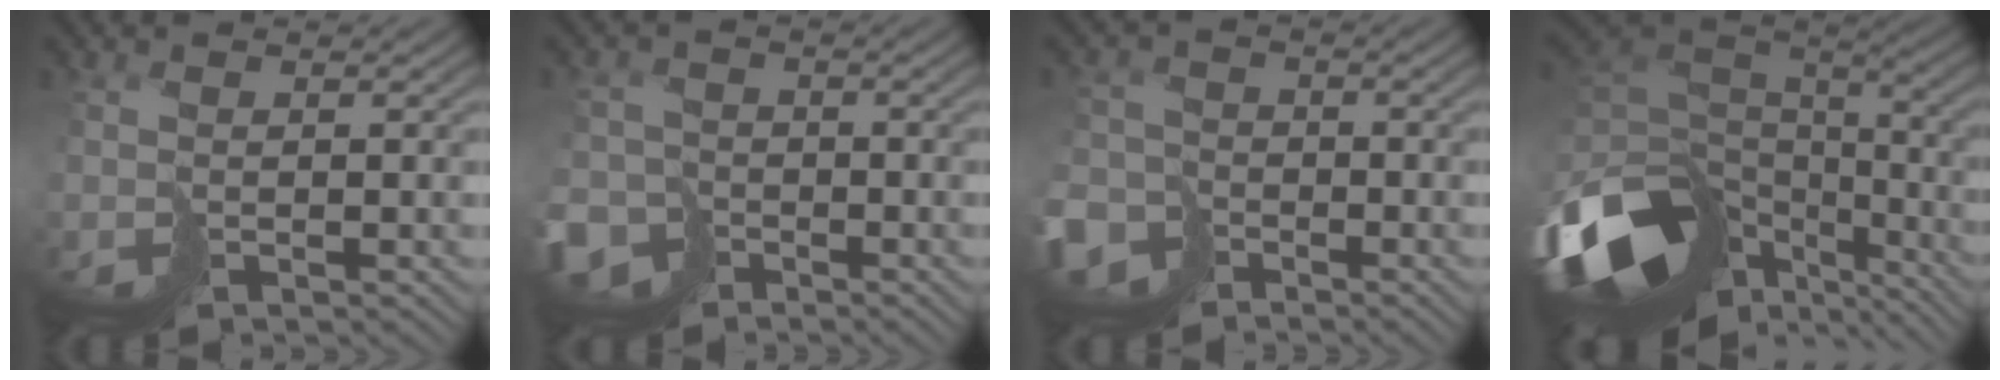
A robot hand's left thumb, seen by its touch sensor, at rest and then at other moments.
{"total": 6.2, "force": [-4.0, 4.6, 1.0], "torque": [-0.021, -0.024, -0.080]}
{"total": 6.6, "force": [-4.4, 4.6, 1.8], "torque": [-0.045, -0.020, -0.088]}
{"total": 16.5, "force": [-7.1, 10.2, 10.9], "torque": [-0.275, -0.040, -0.095]}